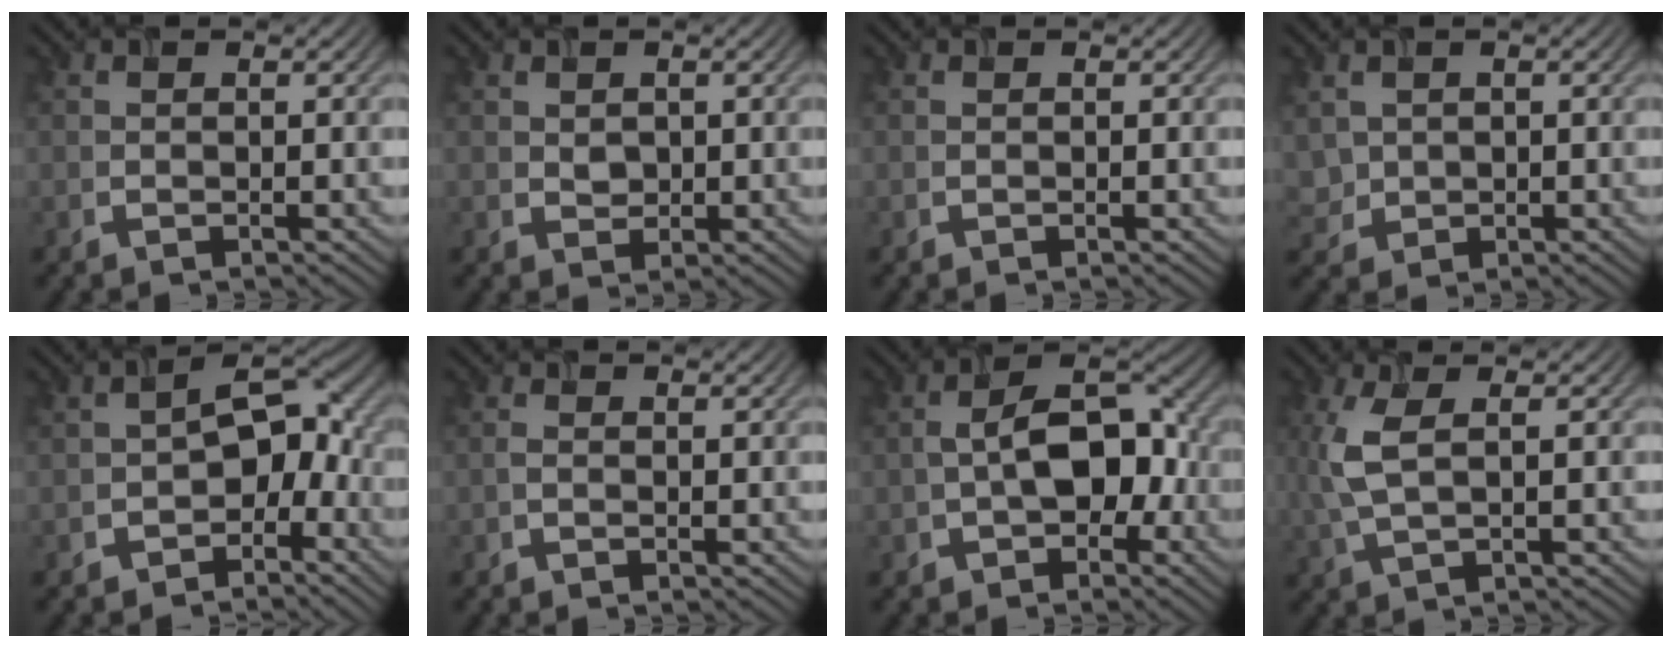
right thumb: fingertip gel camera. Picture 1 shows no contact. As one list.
[{"total": 1.4, "force": [0.4, 1.2, 0.6], "torque": [-0.015, -0.004, 0.009]}, {"total": 0.0}, {"total": 2.4, "force": [0.6, 2.2, 0.8], "torque": [-0.027, -0.007, 0.015]}, {"total": 7.5, "force": [-2.3, 4.8, 5.3], "torque": [-0.063, 0.004, -0.049]}, {"total": 0.6, "force": [-0.2, 0.2, 0.5], "torque": [-0.015, 0.000, -0.005]}, {"total": 8.3, "force": [-1.3, 5.1, 6.4], "torque": [-0.100, 0.009, -0.025]}, {"total": 5.2, "force": [0.9, 1.9, 4.7], "torque": [-0.126, 0.004, 0.019]}]